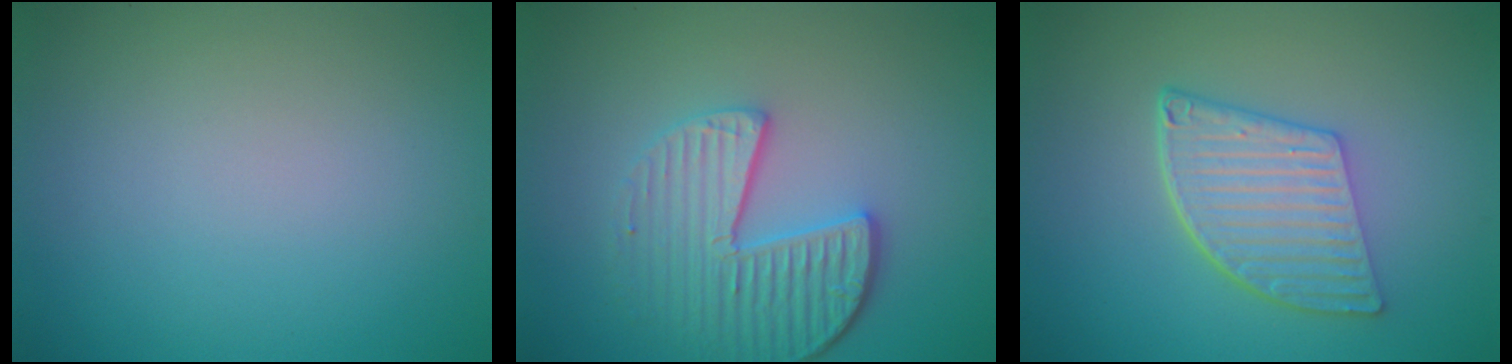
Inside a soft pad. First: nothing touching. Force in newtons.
{"total": 4.6, "press": 3.9, "slide": 2.5}
{"total": 5.8, "press": 4.2, "slide": 3.9}